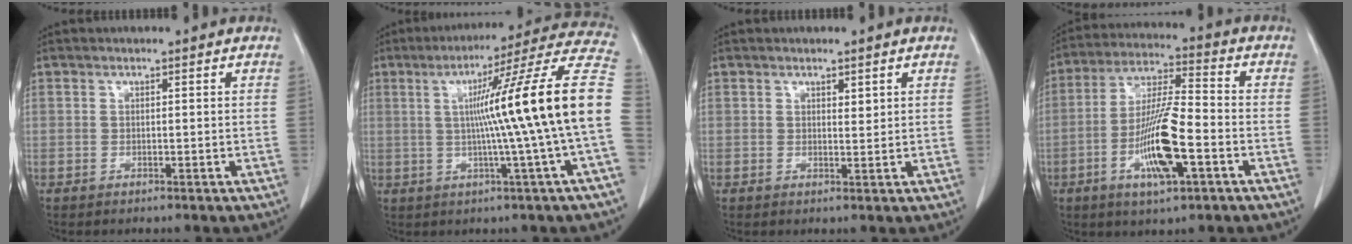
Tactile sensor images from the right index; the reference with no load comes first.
{"total": 19.7, "force": [-0.1, -2.6, 19.5], "torque": [-0.250, 0.020, -0.015]}
{"total": 1.1, "force": [0.7, 0.3, 0.7], "torque": [-0.011, -0.006, 0.011]}
{"total": 12.7, "force": [-4.3, 2.1, 11.7], "torque": [-0.228, -0.004, -0.078]}